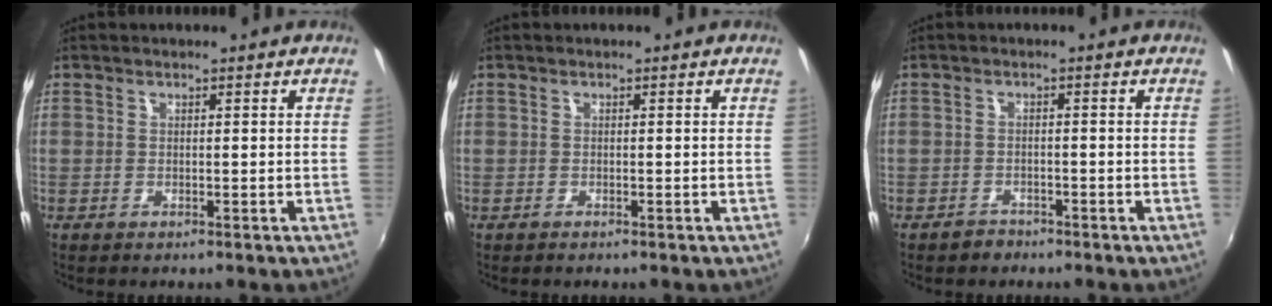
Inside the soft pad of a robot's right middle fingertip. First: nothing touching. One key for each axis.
{"total": 0.0}
{"total": 2.2, "fx": -1.7, "fy": 1.3, "fz": 0.1, "tx": -0.006, "ty": 0.002, "tz": -0.027}